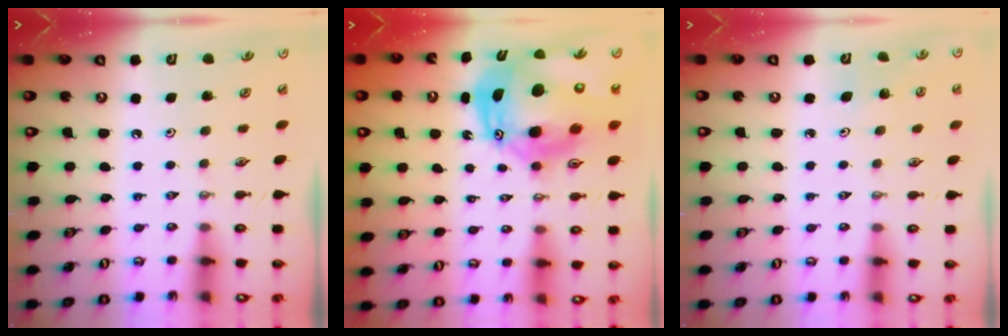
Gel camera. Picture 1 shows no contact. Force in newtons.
{"total": 18.2, "press": 18.0, "slide": 2.6}
{"total": 2.9, "press": 2.6, "slide": 1.3}